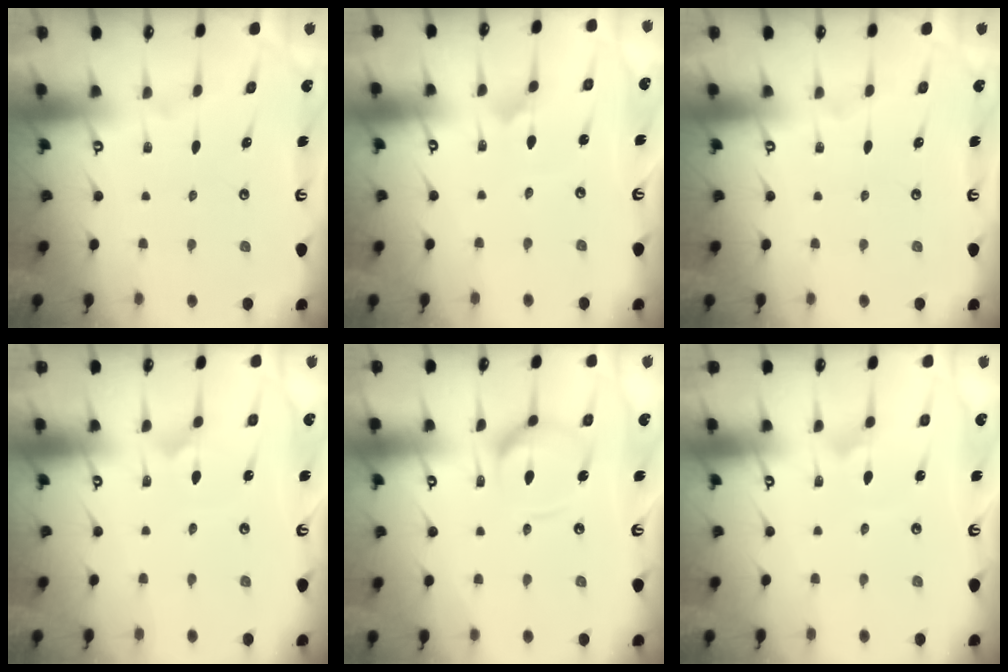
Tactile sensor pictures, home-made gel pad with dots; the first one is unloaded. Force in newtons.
{"total": 2.3, "press": 2.3, "slide": 0.2}
{"total": 0.0}
{"total": 2.3, "press": 2.3, "slide": 0.0}
{"total": 11.0, "press": 10.9, "slide": 1.0}
{"total": 1.5, "press": 1.5, "slide": 0.0}